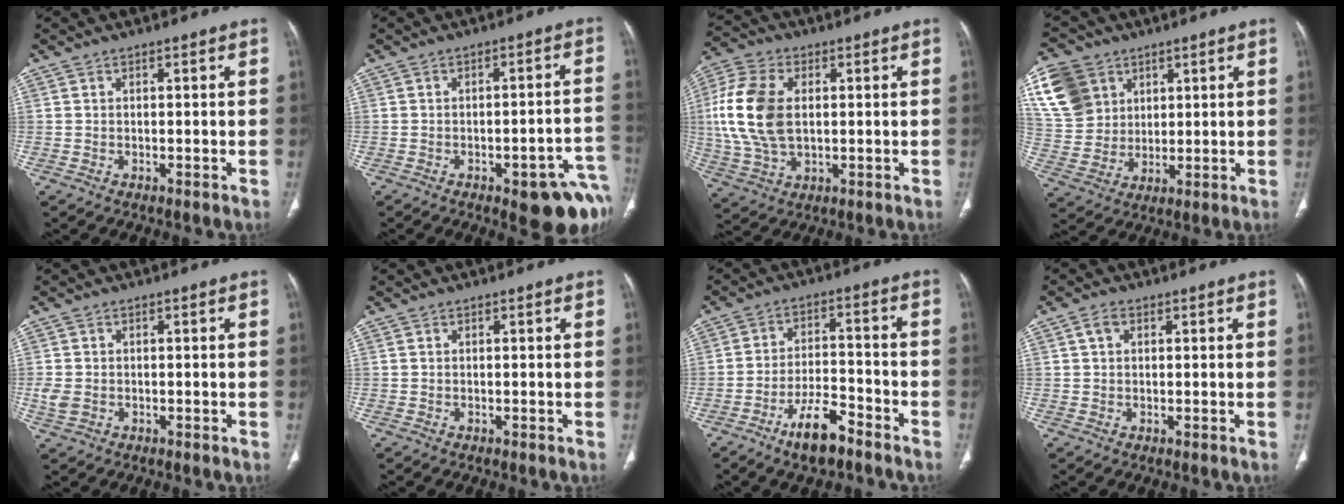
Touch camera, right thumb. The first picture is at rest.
{"total": 12.8, "force": [-6.3, 4.3, 10.4], "torque": [-0.071, 0.037, -0.066]}
{"total": 15.1, "force": [1.5, 9.4, 11.7], "torque": [-0.251, 0.007, 0.030]}
{"total": 14.6, "force": [6.2, 11.7, 6.0], "torque": [-0.106, 0.001, 0.128]}
{"total": 3.0, "force": [-0.5, 2.2, 1.9], "torque": [-0.047, 0.001, -0.009]}
{"total": 0.0}
{"total": 8.8, "force": [-6.1, 3.0, 5.5], "torque": [-0.095, 0.040, -0.107]}
{"total": 2.2, "force": [0.8, 1.5, 1.4], "torque": [-0.025, 0.007, 0.015]}